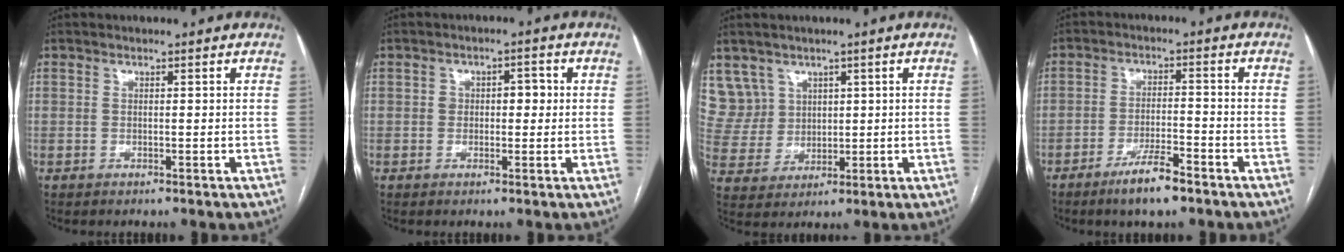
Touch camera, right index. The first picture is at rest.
{"total": 3.5, "force": [0.4, 2.1, 2.8], "torque": [-0.040, 0.018, 0.008]}
{"total": 7.1, "force": [4.0, 5.9, -0.3], "torque": [0.000, 0.020, 0.095]}
{"total": 3.9, "force": [-2.8, 0.8, 2.5], "torque": [-0.045, 0.001, -0.049]}